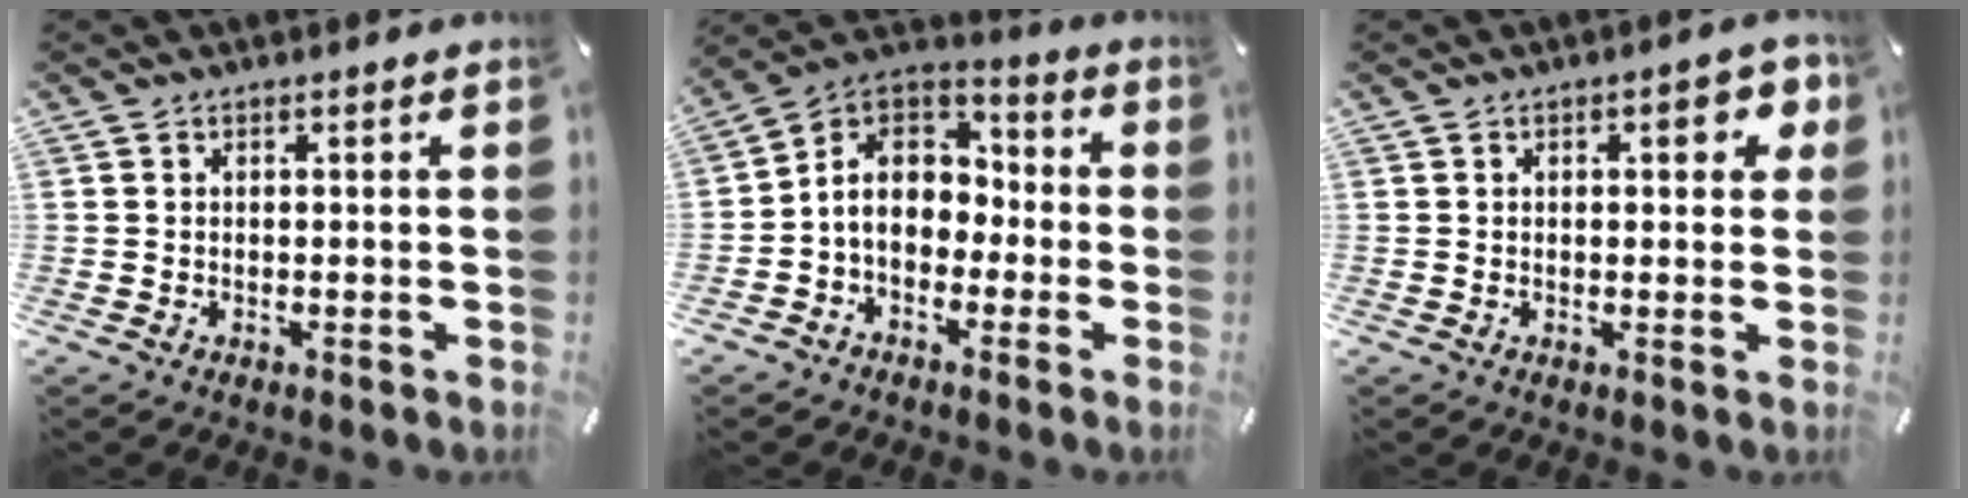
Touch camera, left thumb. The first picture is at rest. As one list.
[{"total": 9.3, "force": [-1.5, 8.0, 4.5], "torque": [-0.107, 0.012, -0.025]}, {"total": 5.2, "force": [1.5, 2.6, 4.3], "torque": [-0.046, -0.004, 0.016]}]